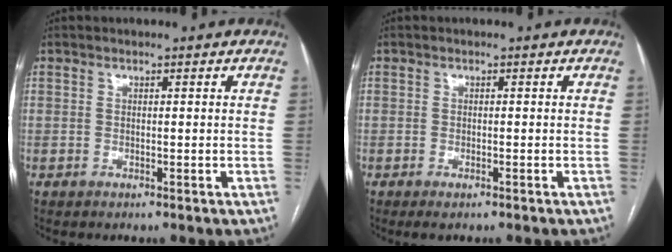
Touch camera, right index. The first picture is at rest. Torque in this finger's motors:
{"motor_torque": [0.30, 0.01, 0.13, 0.02]}